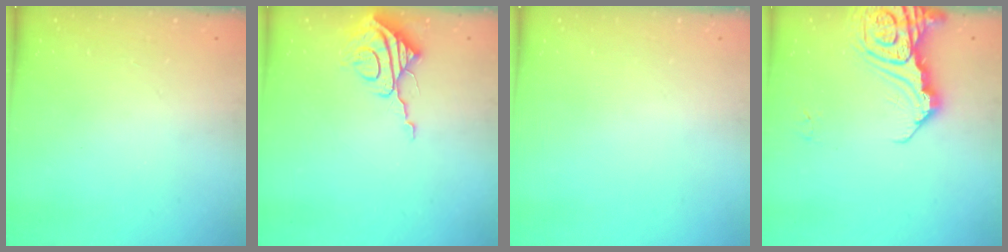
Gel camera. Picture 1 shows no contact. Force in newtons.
{"total": 9.2, "press": 9.1, "slide": 0.9}
{"total": 0.0}
{"total": 14.6, "press": 14.5, "slide": 1.9}